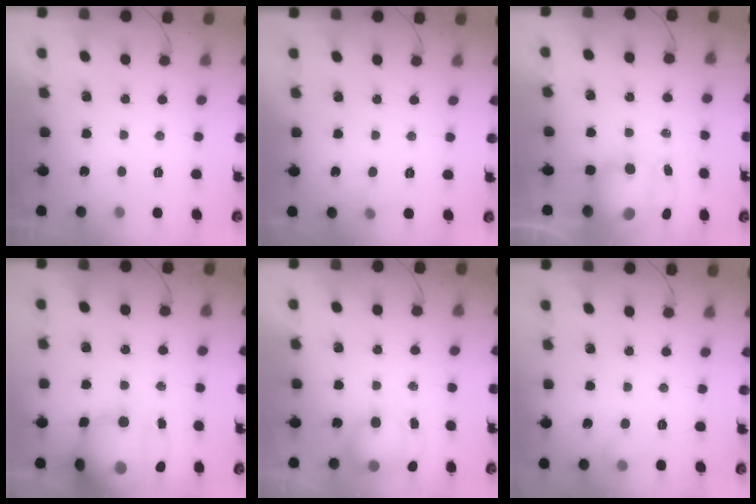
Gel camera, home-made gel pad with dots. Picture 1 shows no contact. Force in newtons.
{"total": 3.4, "press": 3.1, "slide": 1.3}
{"total": 10.9, "press": 10.5, "slide": 2.9}
{"total": 17.7, "press": 17.2, "slide": 4.0}
{"total": 7.4, "press": 7.2, "slide": 1.3}
{"total": 4.5, "press": 4.2, "slide": 1.6}